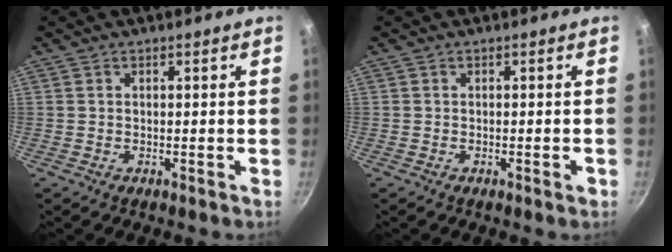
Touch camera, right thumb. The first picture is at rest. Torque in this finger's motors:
{"motor_torque": [0.14, -0.14, 0.46, -0.25, -0.02]}